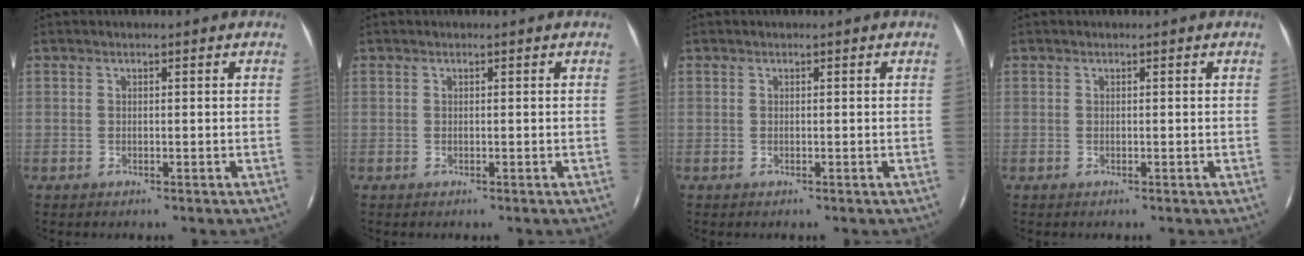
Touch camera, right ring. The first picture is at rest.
{"total": 0.0}
{"total": 0.0}
{"total": 0.0}